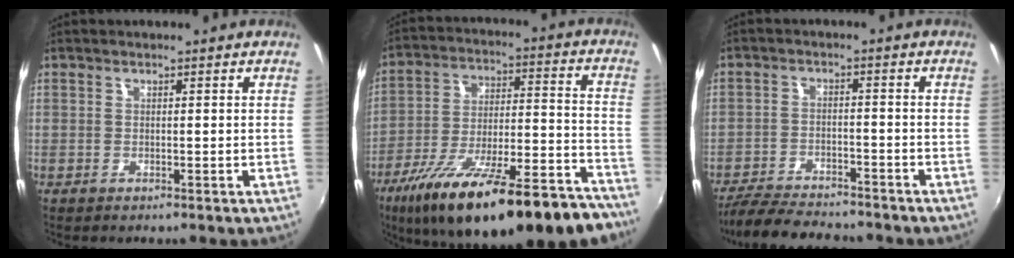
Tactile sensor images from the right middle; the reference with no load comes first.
{"total": 29.8, "force": [-22.1, 8.4, 18.2], "torque": [-0.286, -0.041, -0.317]}
{"total": 12.2, "force": [-10.8, 2.8, 4.8], "torque": [-0.122, -0.017, -0.174]}